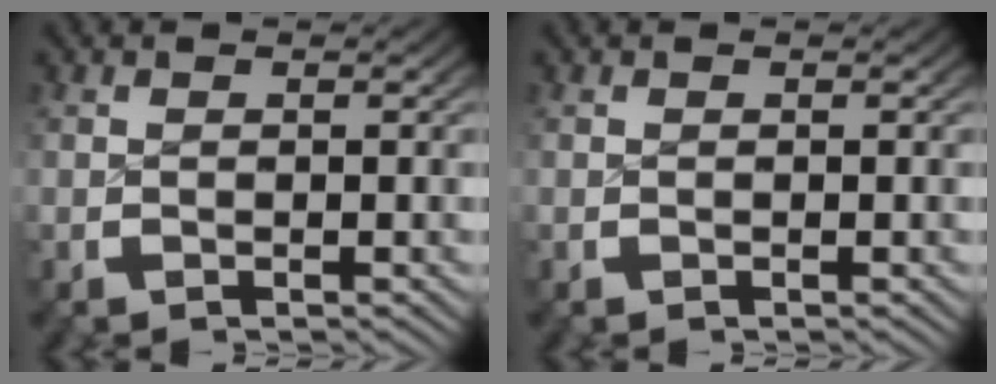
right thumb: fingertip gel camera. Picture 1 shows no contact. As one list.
[{"total": 0.0}]